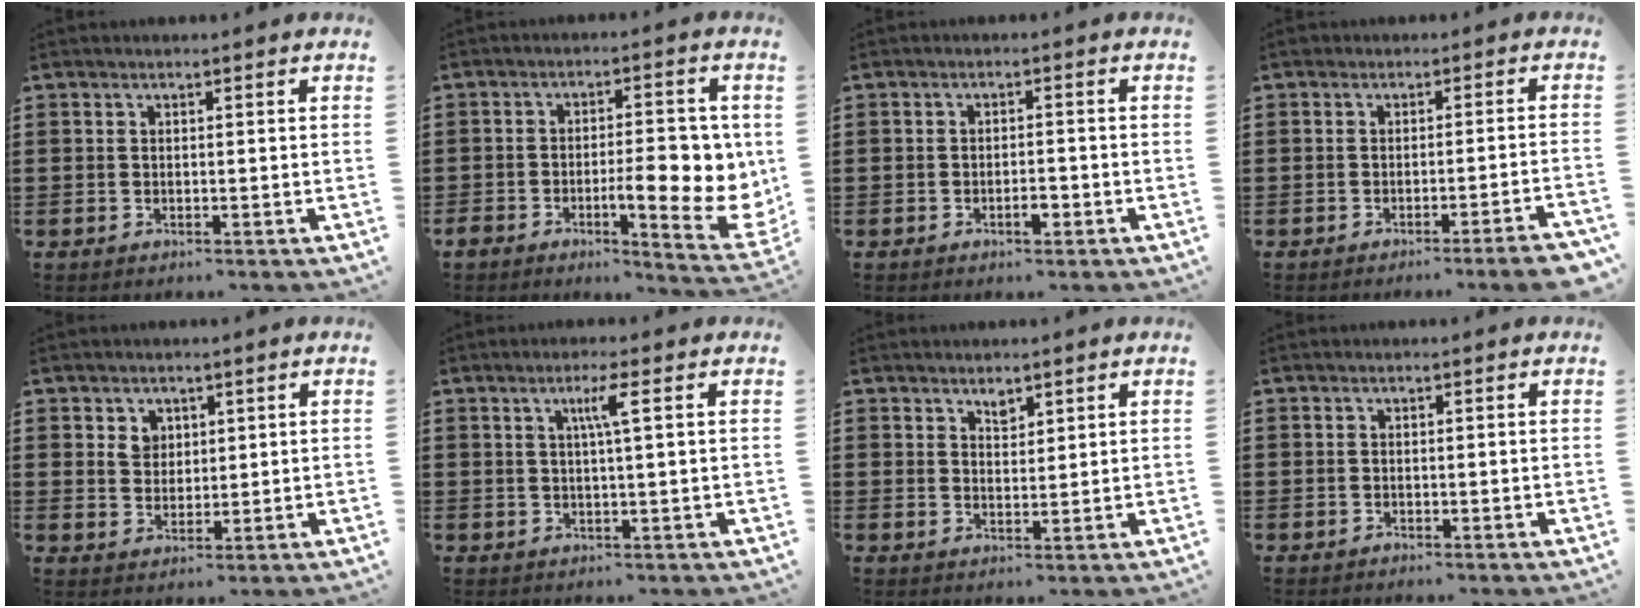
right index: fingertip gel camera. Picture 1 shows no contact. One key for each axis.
{"total": 10.2, "fx": -1.2, "fy": 4.2, "fz": 9.2, "tx": -0.113, "ty": -0.011, "tz": -0.017}
{"total": 2.3, "fx": -1.2, "fy": 0.8, "fz": 1.8, "tx": -0.034, "ty": 0.002, "tz": -0.020}
{"total": 3.1, "fx": -2.4, "fy": -0.2, "fz": 2.0, "tx": -0.032, "ty": -0.004, "tz": -0.044}
{"total": 3.2, "fx": 1.6, "fy": 2.6, "fz": 1.0, "tx": -0.029, "ty": 0.010, "tz": 0.030}
{"total": 3.4, "fx": 0.9, "fy": -0.3, "fz": 3.2, "tx": -0.064, "ty": 0.000, "tz": 0.012}
{"total": 1.8, "fx": 1.5, "fy": 0.7, "fz": 0.6, "tx": -0.007, "ty": -0.001, "tz": 0.027}
{"total": 0.5, "fx": -0.4, "fy": 0.3, "fz": -0.1, "tx": 0.002, "ty": 0.005, "tz": -0.010}